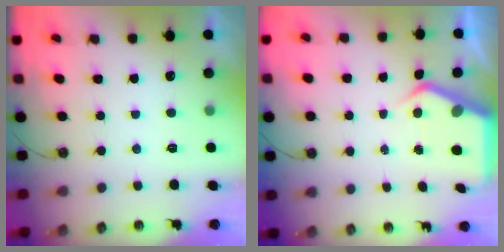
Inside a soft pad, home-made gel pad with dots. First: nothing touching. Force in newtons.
{"total": 5.1, "press": 5.0, "slide": 0.3}